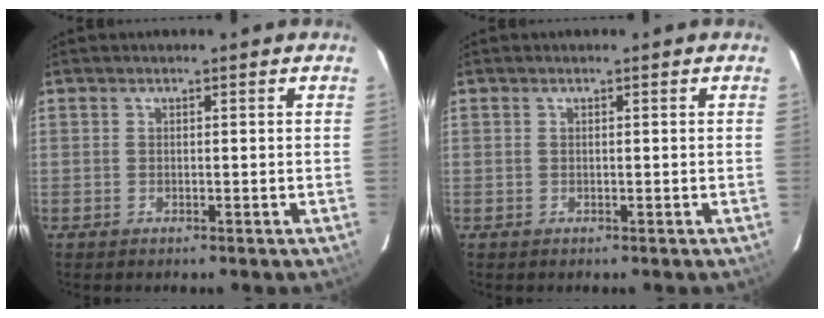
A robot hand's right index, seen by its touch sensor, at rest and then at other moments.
{"total": 0.0}